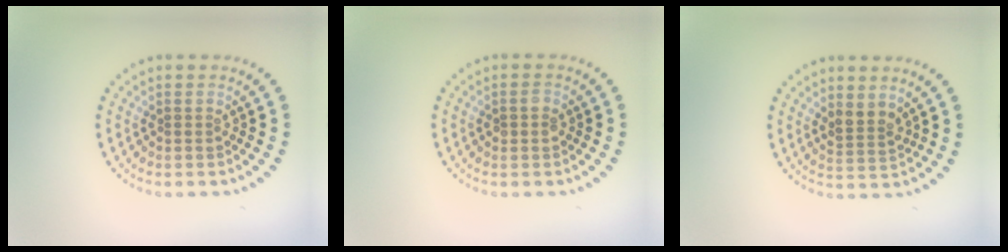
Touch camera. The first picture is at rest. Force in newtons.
{"total": 1.1, "press": 1.1, "slide": 0.0}
{"total": 2.0, "press": 1.7, "slide": 1.0}